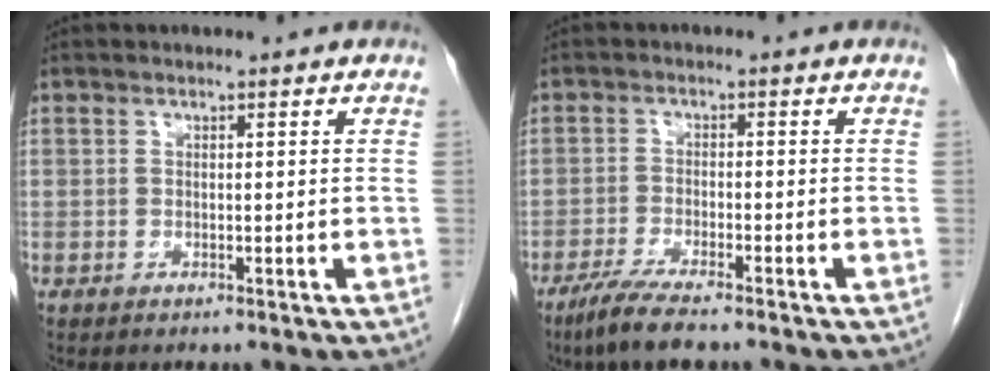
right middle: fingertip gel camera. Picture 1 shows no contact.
{"total": 6.0, "force": [-4.5, 0.3, 3.9], "torque": [-0.076, -0.017, -0.079]}